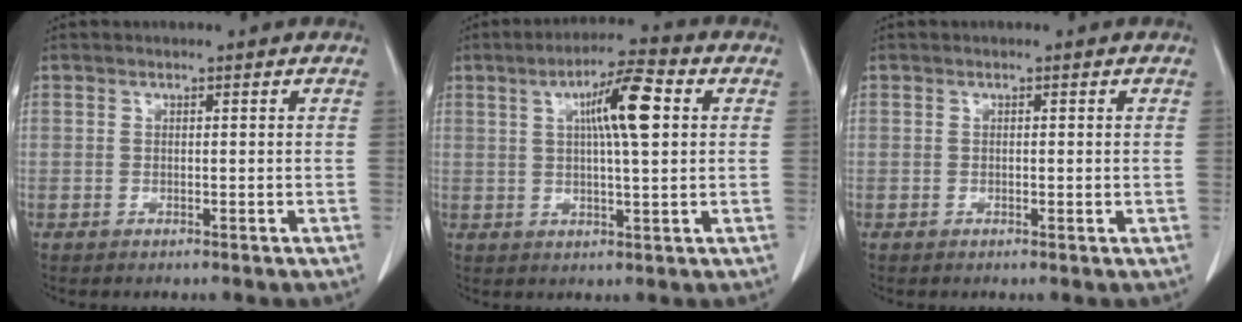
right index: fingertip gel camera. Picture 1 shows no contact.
{"total": 9.4, "force": [2.5, 1.1, 9.0], "torque": [-0.149, 0.014, 0.038]}
{"total": 0.9, "force": [-0.1, 0.3, 0.8], "torque": [-0.012, -0.001, 0.000]}